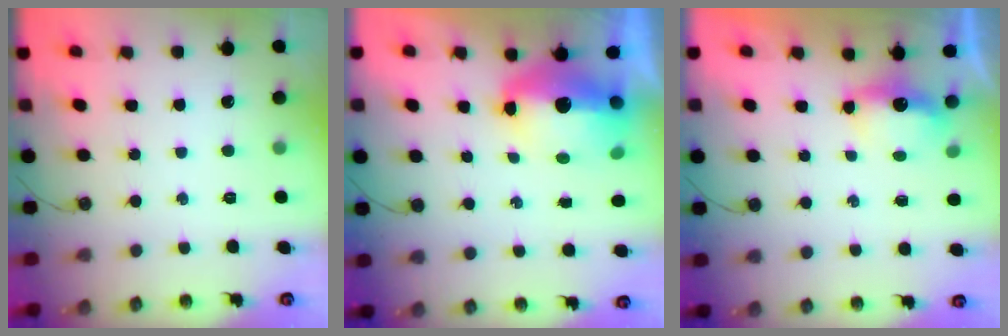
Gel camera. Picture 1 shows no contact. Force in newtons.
{"total": 13.0, "press": 12.9, "slide": 1.3}
{"total": 4.2, "press": 4.2, "slide": 0.5}